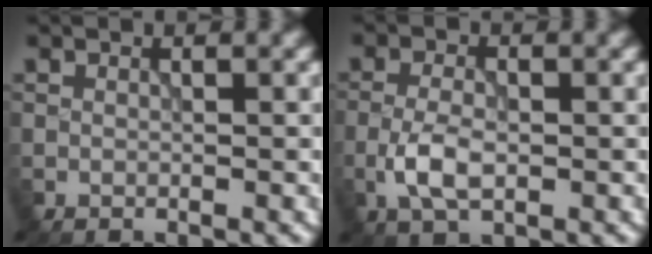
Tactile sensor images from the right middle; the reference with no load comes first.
{"total": 3.4, "force": [-1.1, 1.6, 2.8], "torque": [-0.060, -0.001, -0.026]}